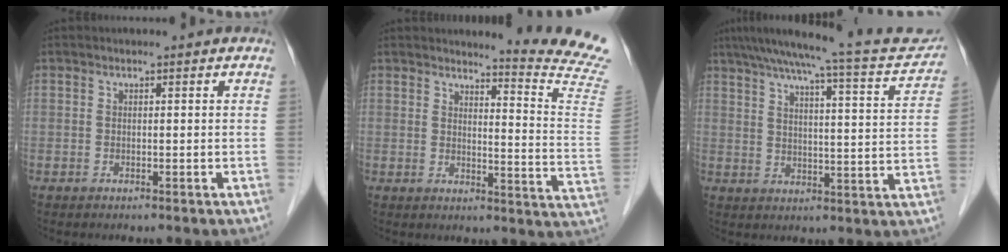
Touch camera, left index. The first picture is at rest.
{"total": 13.0, "force": [12.5, -2.9, 2.0], "torque": [-0.031, -0.145, 0.125]}
{"total": 20.0, "force": [17.8, 1.4, 8.9], "torque": [-0.130, -0.005, 0.223]}